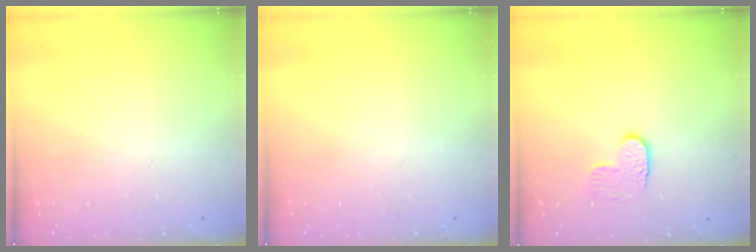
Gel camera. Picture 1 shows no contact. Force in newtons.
{"total": 0.0}
{"total": 6.7, "press": 6.7, "slide": 0.5}